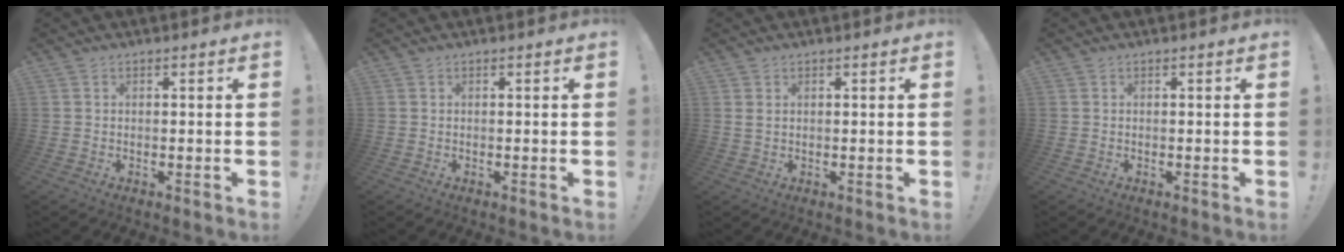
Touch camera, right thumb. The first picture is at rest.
{"total": 0.0}
{"total": 1.7, "force": [0.9, 0.9, 1.1], "torque": [-0.015, 0.001, 0.015]}
{"total": 0.0}